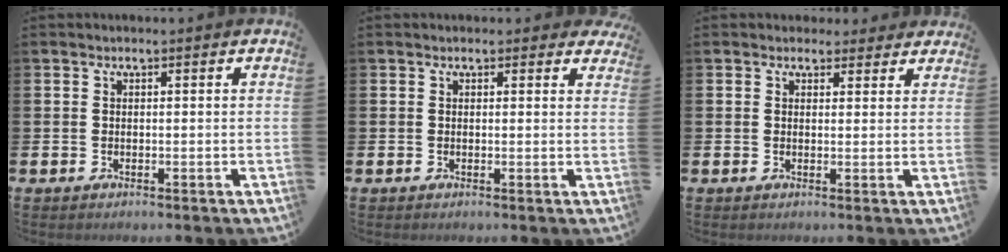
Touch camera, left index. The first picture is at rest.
{"total": 0.9, "force": [0.7, 0.5, 0.1], "torque": [0.007, 0.004, 0.010]}
{"total": 2.3, "force": [2.0, 1.1, -0.1], "torque": [0.016, -0.009, 0.033]}